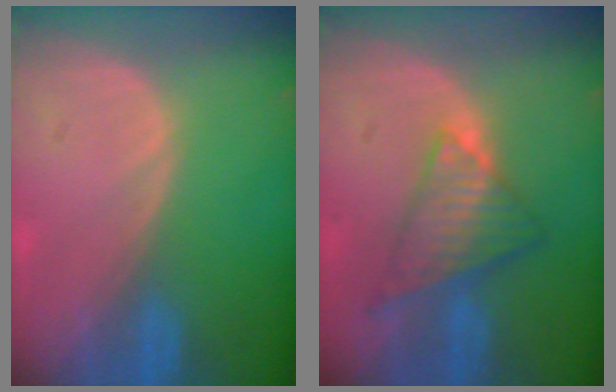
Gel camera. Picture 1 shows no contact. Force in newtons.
{"total": 7.5, "press": 6.5, "slide": 3.8}